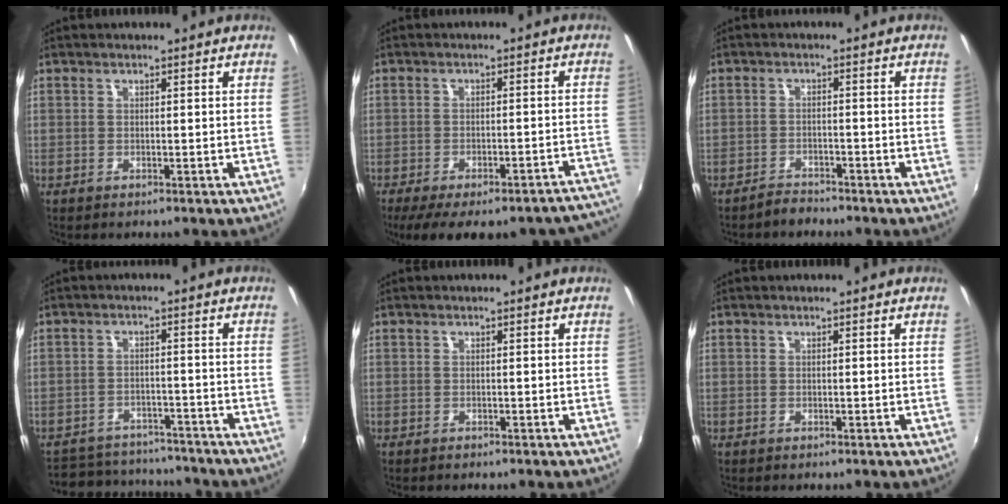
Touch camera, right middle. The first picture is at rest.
{"total": 18.2, "force": [-15.4, 4.3, 8.7], "torque": [-0.120, -0.016, -0.188]}
{"total": 2.4, "force": [-2.3, 0.7, 0.3], "torque": [-0.015, 0.004, -0.040]}
{"total": 14.6, "force": [-13.0, 4.9, 4.4], "torque": [-0.108, 0.010, -0.176]}
{"total": 0.0}
{"total": 0.0}